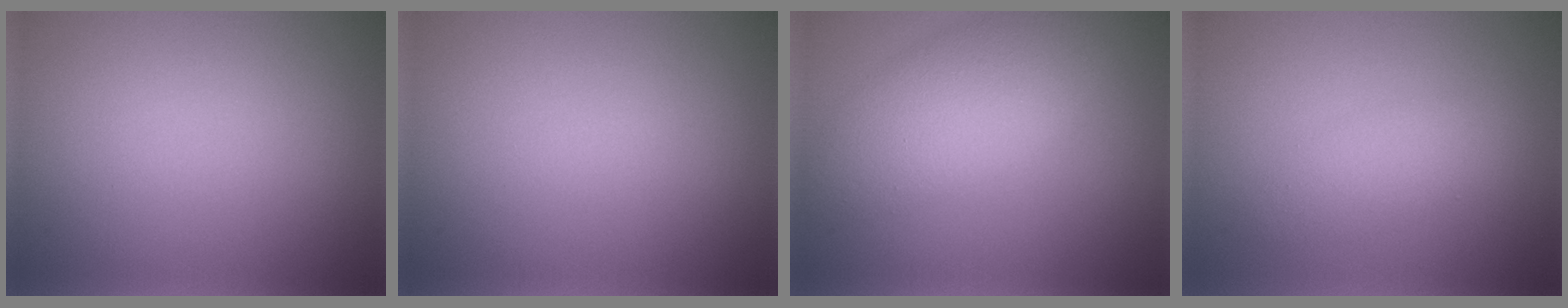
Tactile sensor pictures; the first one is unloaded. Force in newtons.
{"total": 0.0}
{"total": 5.1, "press": 5.1, "slide": 0.2}
{"total": 2.5, "press": 2.5, "slide": 0.1}